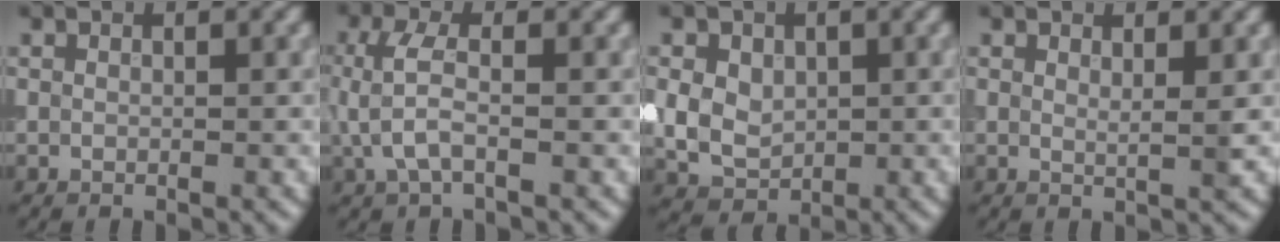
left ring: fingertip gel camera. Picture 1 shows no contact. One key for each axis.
{"total": 3.1, "fx": -0.4, "fy": 1.2, "fz": 2.8, "tx": -0.067, "ty": 0.003, "tz": -0.011}
{"total": 5.1, "fx": 0.4, "fy": 4.0, "fz": 3.1, "tx": -0.063, "ty": 0.007, "tz": 0.010}
{"total": 1.1, "fx": 0.7, "fy": 0.2, "fz": 0.8, "tx": -0.008, "ty": -0.002, "tz": 0.009}